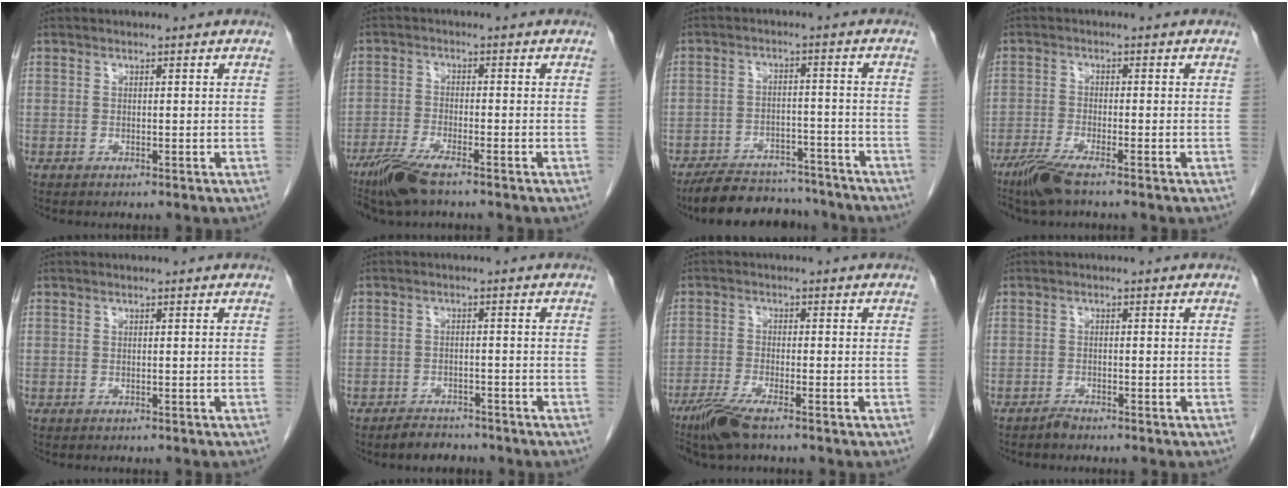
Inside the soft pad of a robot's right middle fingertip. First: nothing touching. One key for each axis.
{"total": 6.9, "fx": -5.1, "fy": 0.9, "fz": 4.5, "tx": -0.093, "ty": -0.018, "tz": -0.095}
{"total": 12.6, "fx": -11.4, "fy": 4.0, "fz": 3.5, "tx": -0.049, "ty": 0.009, "tz": -0.164}
{"total": 5.2, "fx": -3.8, "fy": 0.3, "fz": 3.4, "tx": -0.075, "ty": -0.016, "tz": -0.076}
{"total": 0.7, "fx": -0.6, "fy": 0.1, "fz": 0.3, "tx": -0.007, "ty": -0.003, "tz": -0.007}
{"total": 3.6, "fx": -3.1, "fy": 1.7, "fz": 0.5, "tx": -0.015, "ty": 0.002, "tz": -0.045}
{"total": 5.8, "fx": -4.3, "fy": 0.5, "fz": 3.9, "tx": -0.084, "ty": -0.018, "tz": -0.083}
{"total": 1.1, "fx": -1.1, "fy": 0.1, "fz": 0.2, "tx": -0.005, "ty": -0.001, "tz": -0.020}